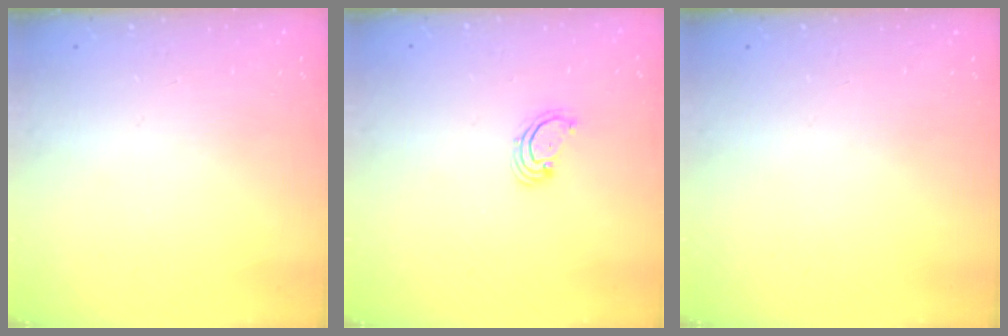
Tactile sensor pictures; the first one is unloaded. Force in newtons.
{"total": 2.7, "press": 2.7, "slide": 0.3}
{"total": 0.0}